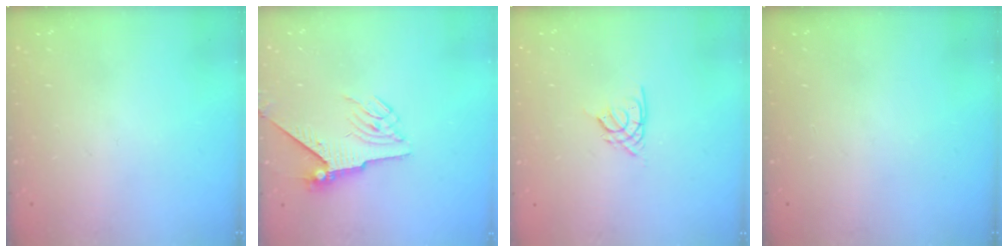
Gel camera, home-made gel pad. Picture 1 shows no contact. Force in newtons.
{"total": 5.5, "press": 5.4, "slide": 1.2}
{"total": 2.2, "press": 2.1, "slide": 0.5}
{"total": 0.0}